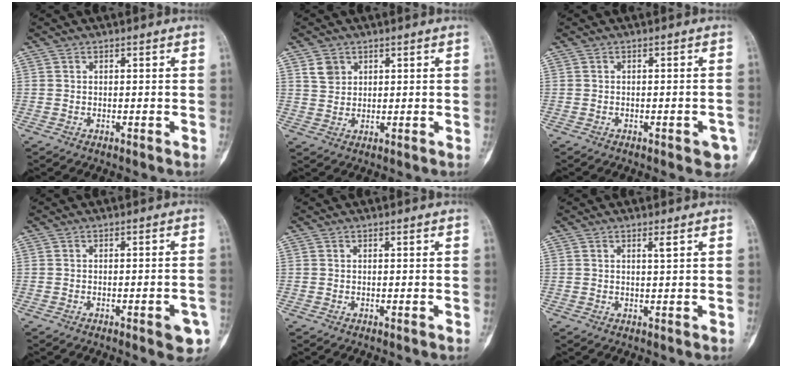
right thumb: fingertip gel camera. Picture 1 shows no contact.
{"total": 3.4, "force": [1.7, 2.6, 1.2], "torque": [-0.009, -0.008, 0.036]}
{"total": 3.7, "force": [-1.8, 1.4, 2.9], "torque": [-0.024, 0.010, -0.016]}
{"total": 4.9, "force": [-2.3, 1.4, 4.2], "torque": [-0.039, 0.009, -0.024]}
{"total": 0.0}
{"total": 1.2, "force": [0.6, -0.1, 1.0], "torque": [-0.018, -0.004, 0.010]}